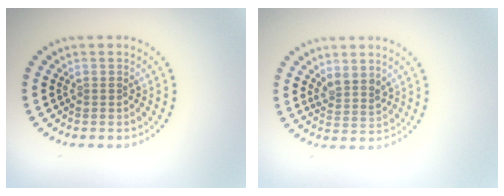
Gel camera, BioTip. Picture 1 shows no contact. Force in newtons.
{"total": 2.1, "press": 1.7, "slide": 1.3}